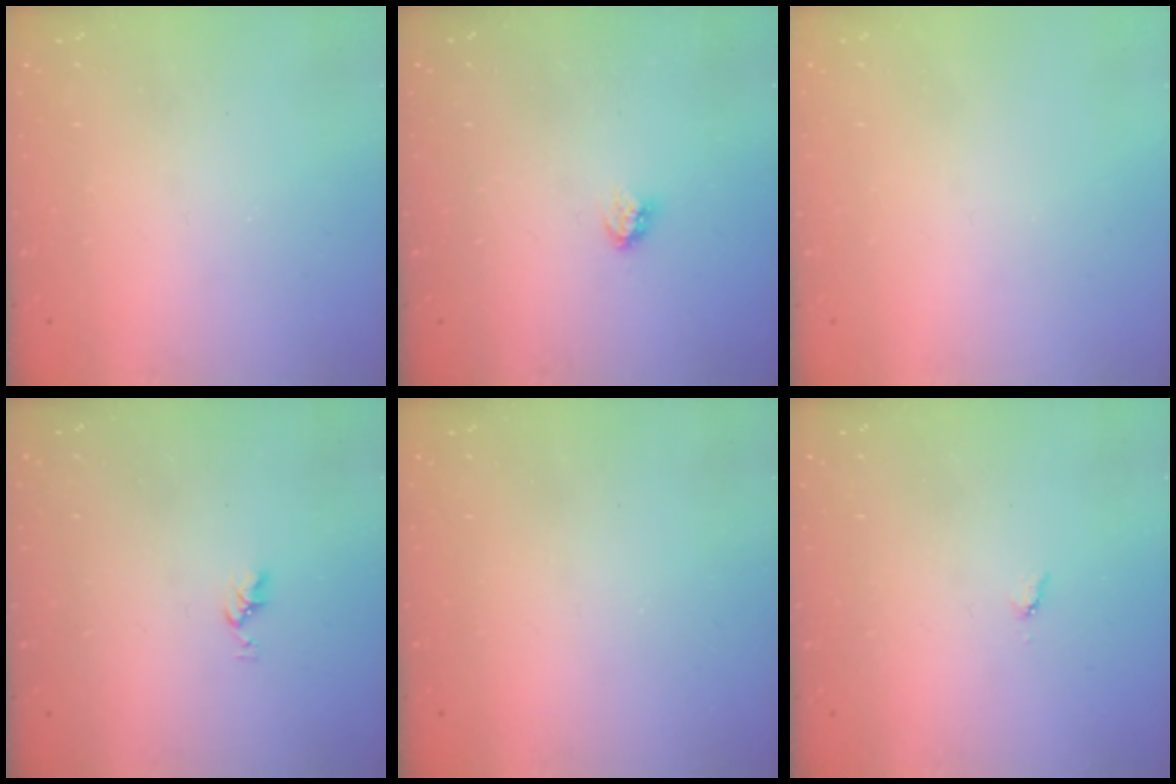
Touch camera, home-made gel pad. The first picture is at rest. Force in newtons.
{"total": 2.9, "press": 2.9, "slide": 0.4}
{"total": 0.0}
{"total": 2.4, "press": 2.4, "slide": 0.4}
{"total": 0.0}
{"total": 4.4, "press": 4.4, "slide": 0.4}